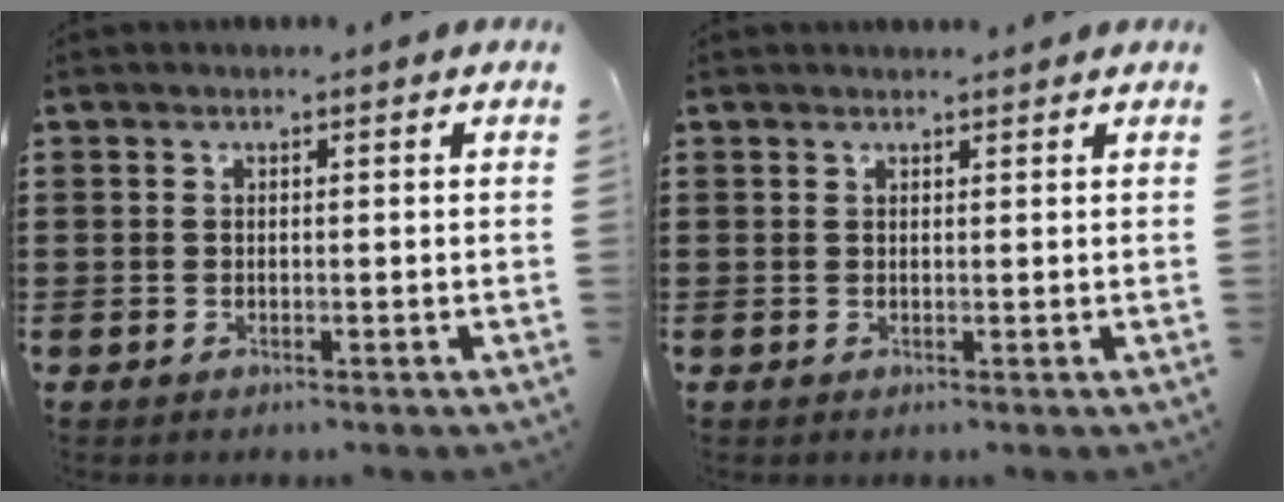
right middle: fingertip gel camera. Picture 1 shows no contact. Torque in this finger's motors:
{"motor_torque": [0.01, 0.17, -0.04, -0.01]}